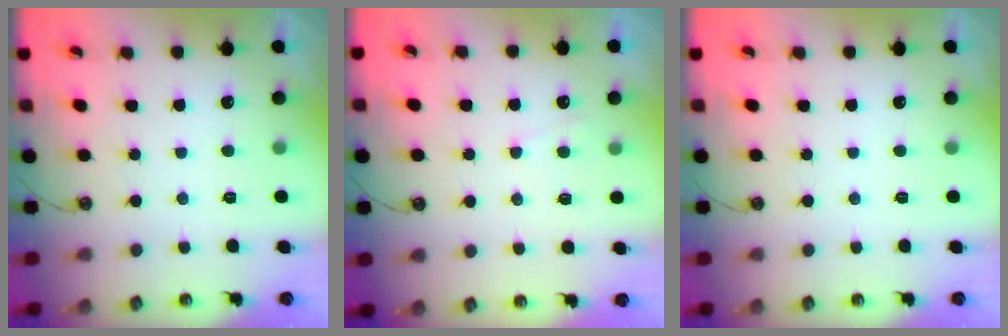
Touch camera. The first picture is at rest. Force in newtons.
{"total": 5.4, "press": 5.3, "slide": 0.4}
{"total": 0.0}